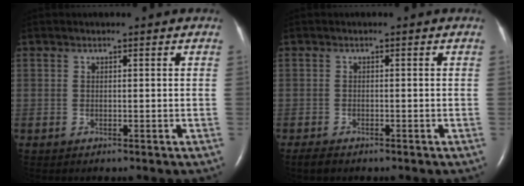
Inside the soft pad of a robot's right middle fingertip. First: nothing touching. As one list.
[{"total": 1.6, "force": [-1.2, 0.6, 0.8], "torque": [-0.020, -0.003, -0.017]}]